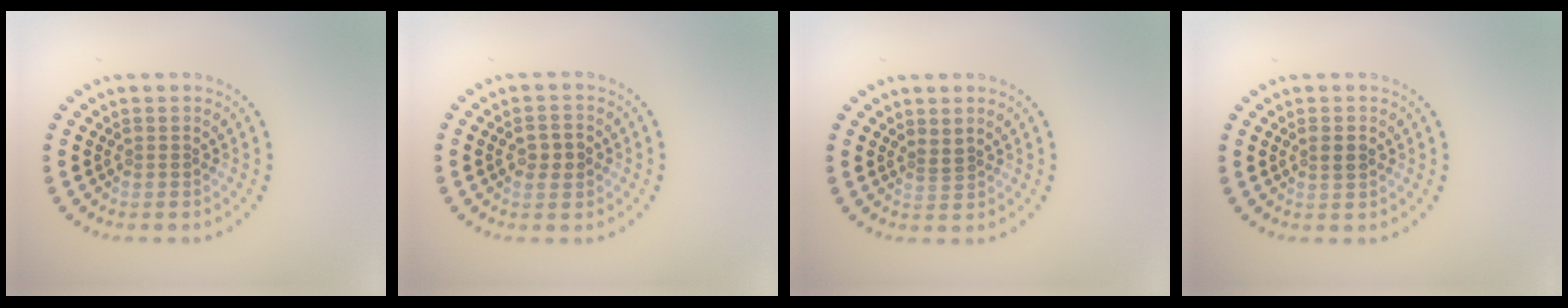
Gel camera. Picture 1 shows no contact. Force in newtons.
{"total": 2.3, "press": 2.3, "slide": 0.2}
{"total": 0.8, "press": 0.4, "slide": 0.7}
{"total": 1.3, "press": 1.3, "slide": 0.1}